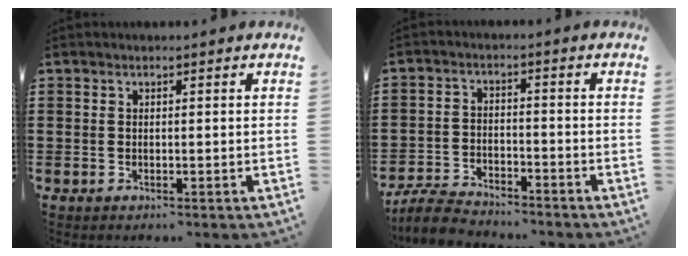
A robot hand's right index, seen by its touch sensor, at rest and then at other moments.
{"total": 5.2, "force": [-5.0, 0.8, 1.2], "torque": [-0.040, 0.001, -0.104]}